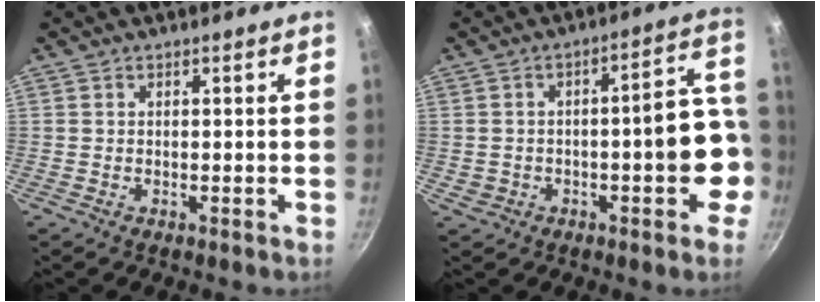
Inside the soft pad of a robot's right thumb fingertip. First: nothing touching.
{"total": 11.5, "force": [-2.0, 5.8, 9.8], "torque": [-0.096, 0.050, -0.018]}